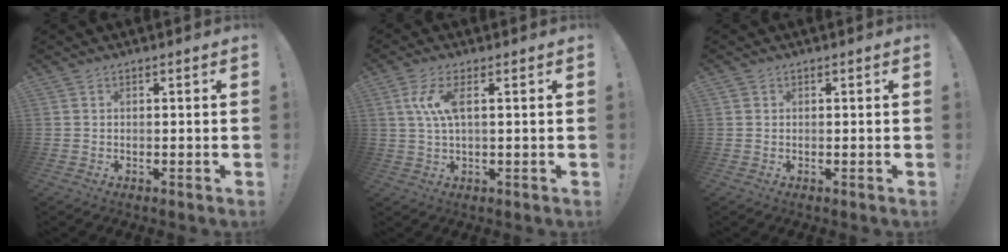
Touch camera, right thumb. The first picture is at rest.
{"total": 7.5, "force": [1.8, 2.3, 6.9], "torque": [-0.133, 0.001, 0.030]}
{"total": 0.8, "force": [0.4, 0.6, 0.1], "torque": [-0.010, 0.005, 0.009]}